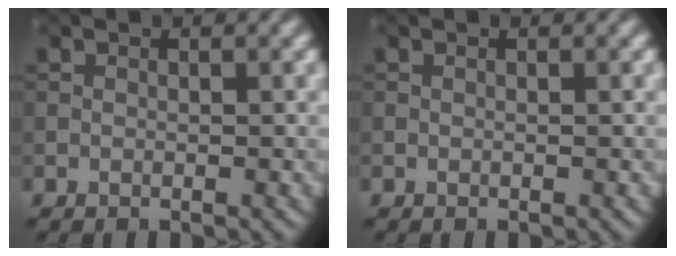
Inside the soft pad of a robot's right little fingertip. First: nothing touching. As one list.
[{"total": 0.0}]